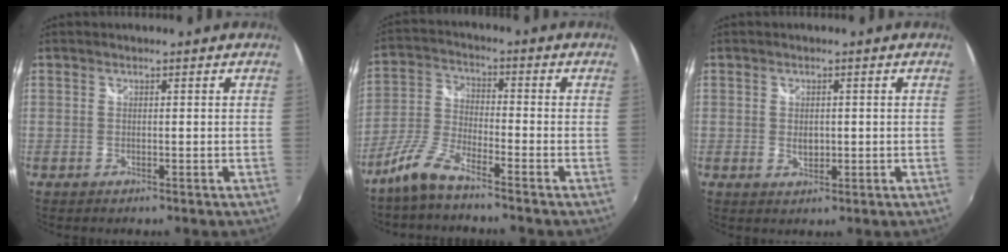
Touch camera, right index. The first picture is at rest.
{"total": 7.1, "force": [-5.7, 1.4, 4.0], "torque": [-0.094, 0.004, -0.120]}
{"total": 2.3, "force": [-0.1, 1.8, 1.5], "torque": [-0.024, -0.002, 0.001]}